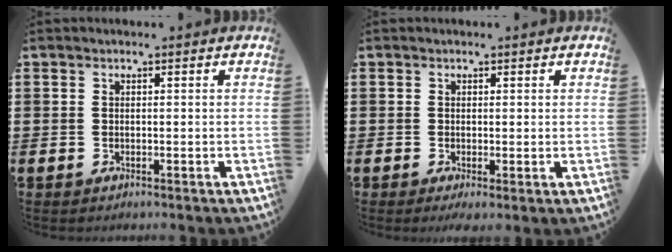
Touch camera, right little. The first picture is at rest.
{"total": 0.6, "force": [-0.3, 0.0, 0.5], "torque": [-0.007, -0.001, -0.007]}